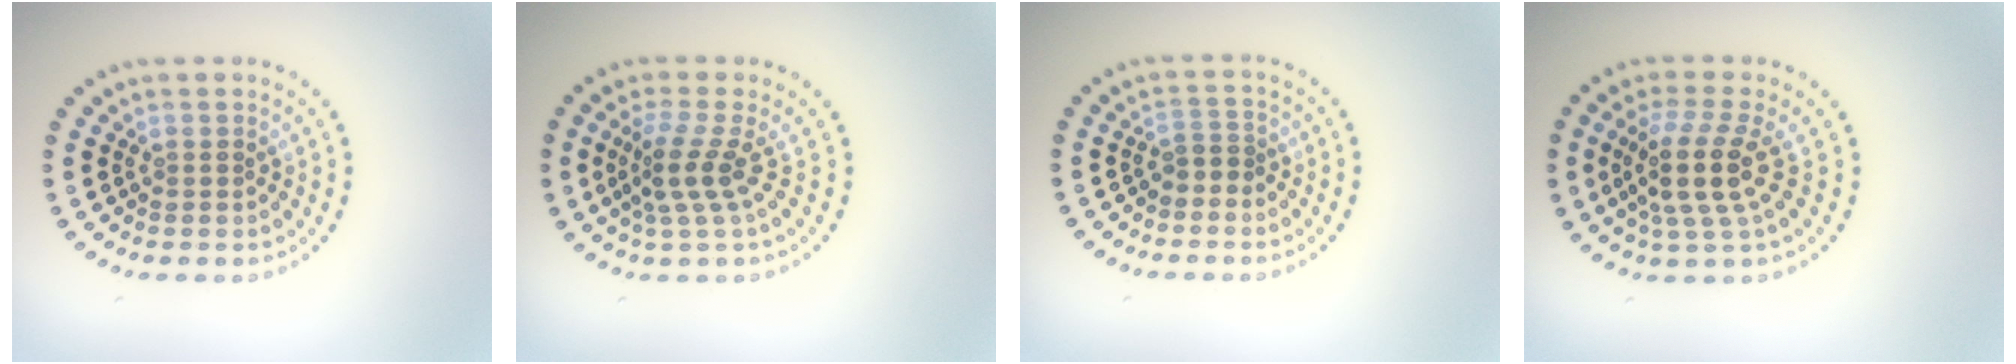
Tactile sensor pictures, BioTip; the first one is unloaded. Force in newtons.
{"total": 2.9, "press": 1.9, "slide": 2.1}
{"total": 1.3, "press": 1.1, "slide": 0.7}
{"total": 4.3, "press": 3.3, "slide": 2.7}